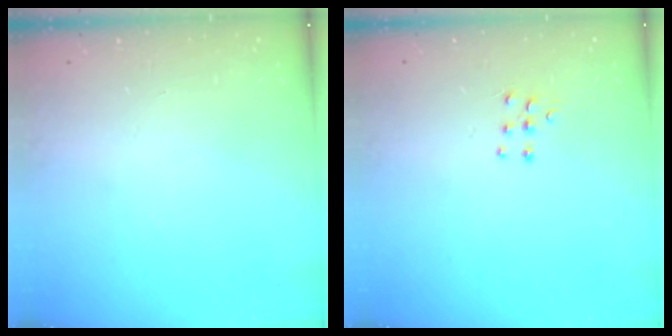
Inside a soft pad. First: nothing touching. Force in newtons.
{"total": 5.3, "press": 5.2, "slide": 0.4}